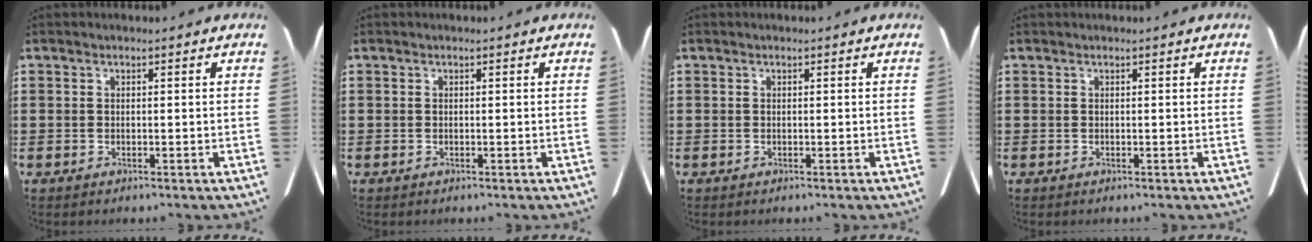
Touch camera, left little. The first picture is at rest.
{"total": 0.0}
{"total": 0.0}
{"total": 0.0}